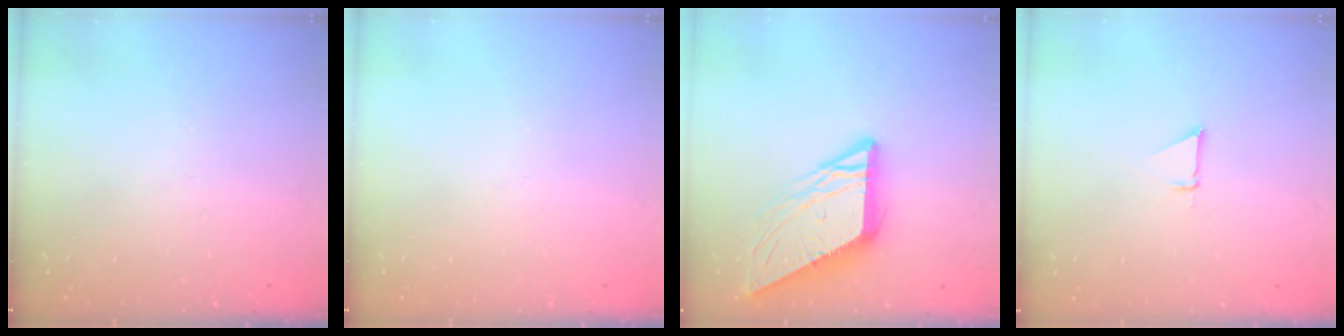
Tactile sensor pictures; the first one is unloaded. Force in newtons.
{"total": 0.0}
{"total": 10.6, "press": 10.5, "slide": 1.1}
{"total": 2.5, "press": 2.5, "slide": 0.1}